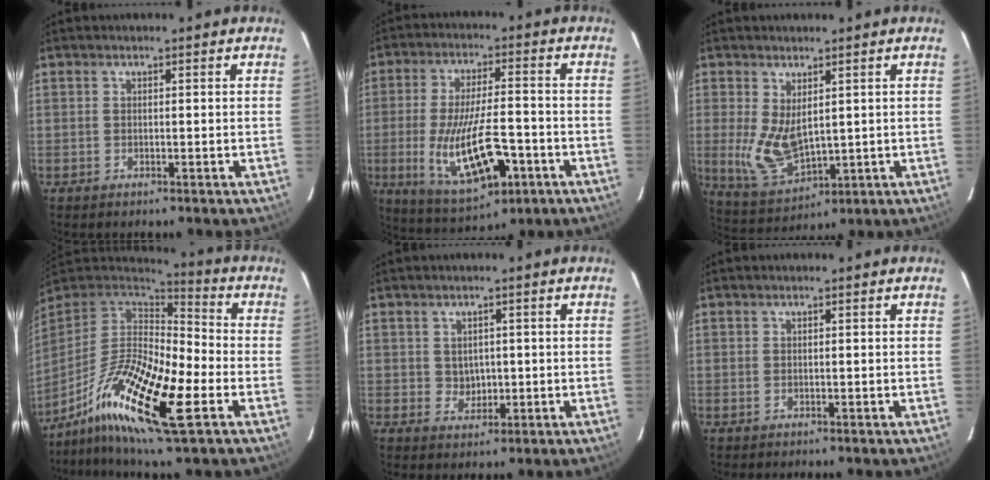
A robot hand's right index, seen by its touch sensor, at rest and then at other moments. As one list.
[{"total": 16.4, "force": [-5.5, 5.9, 14.2], "torque": [-0.287, -0.026, -0.077]}, {"total": 8.6, "force": [1.1, 4.6, 7.2], "torque": [-0.146, -0.016, 0.040]}, {"total": 19.6, "force": [-9.5, 4.6, 16.5], "torque": [-0.328, -0.031, -0.186]}, {"total": 2.9, "force": [0.3, 2.7, 1.0], "torque": [-0.013, 0.007, 0.011]}, {"total": 0.0}]